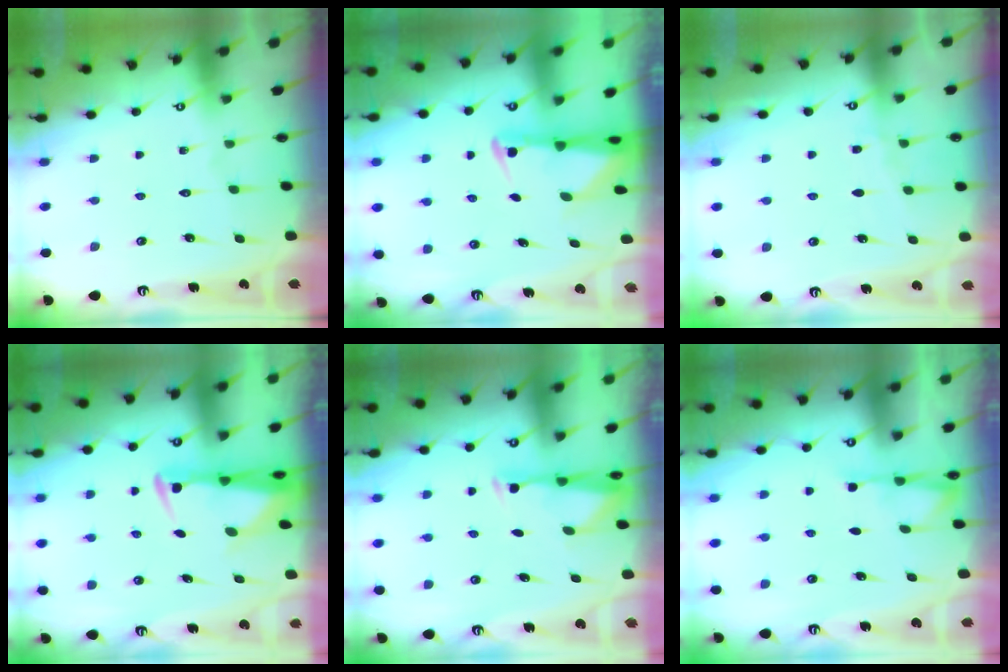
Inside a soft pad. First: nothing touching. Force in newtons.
{"total": 2.1, "press": 2.1, "slide": 0.5}
{"total": 3.7, "press": 3.7, "slide": 0.4}
{"total": 3.2, "press": 3.1, "slide": 0.5}
{"total": 2.9, "press": 2.9, "slide": 0.6}
{"total": 2.9, "press": 2.9, "slide": 0.5}